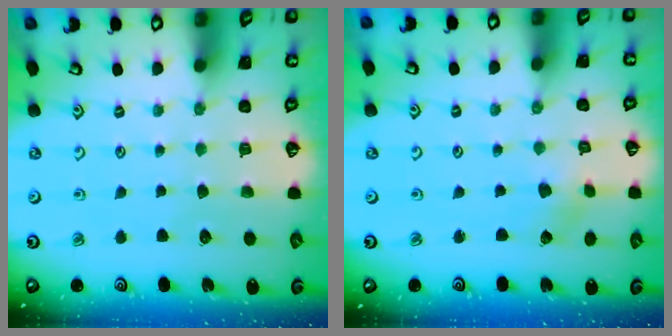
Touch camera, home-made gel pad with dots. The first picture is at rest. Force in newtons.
{"total": 2.0, "press": 2.0, "slide": 0.3}